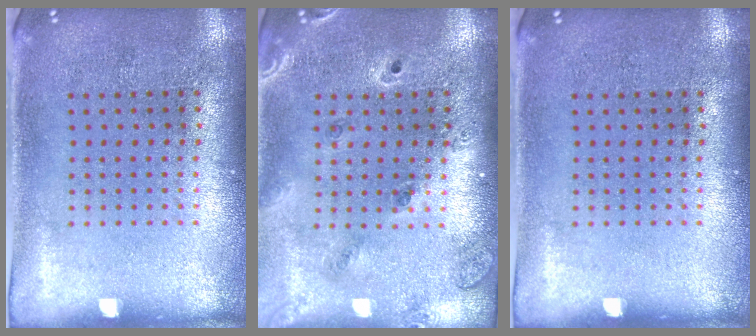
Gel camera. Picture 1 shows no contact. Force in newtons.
{"total": 1.4, "press": 1.3, "slide": 0.4}
{"total": 0.0}